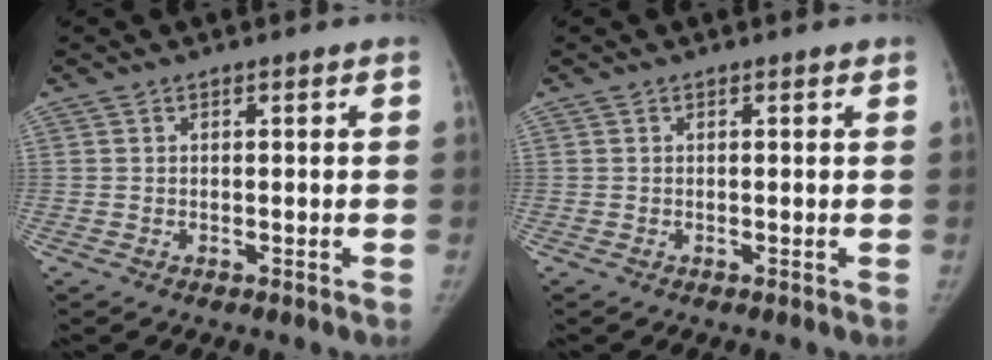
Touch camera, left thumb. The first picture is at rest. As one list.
[{"total": 0.0}]